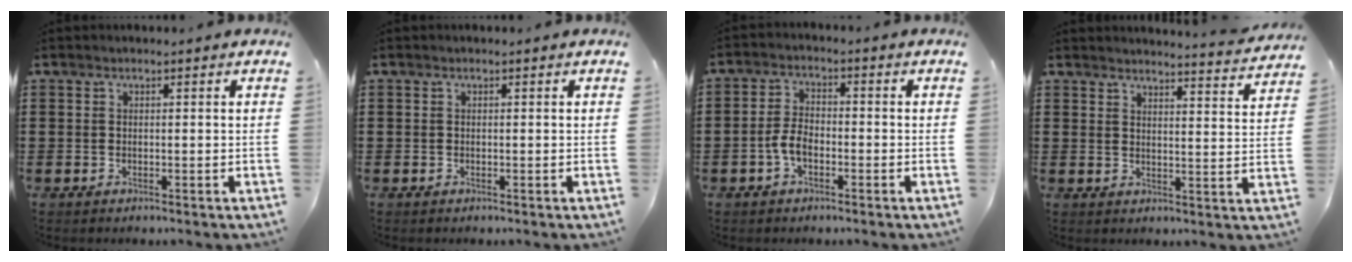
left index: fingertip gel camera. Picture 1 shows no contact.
{"total": 0.0}
{"total": 4.1, "force": [-1.6, 2.1, 3.1], "torque": [-0.085, -0.002, -0.037]}
{"total": 3.7, "force": [3.6, -0.5, 0.4], "torque": [-0.015, -0.027, 0.061]}